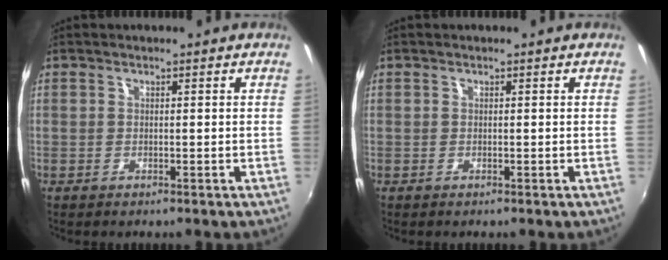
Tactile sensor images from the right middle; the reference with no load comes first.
{"total": 0.0}